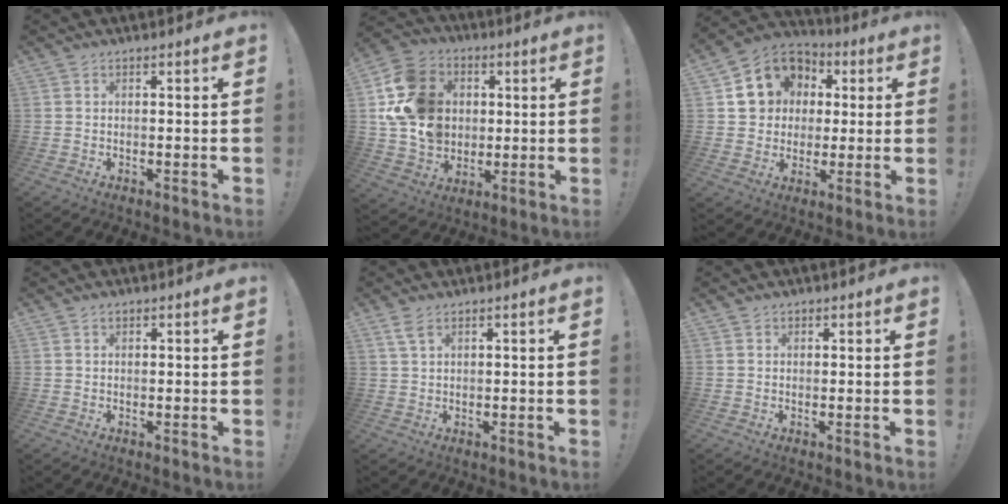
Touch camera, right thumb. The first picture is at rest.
{"total": 18.9, "force": [2.6, 15.6, 10.4], "torque": [-0.183, 0.006, 0.059]}
{"total": 14.2, "force": [3.8, 12.6, 5.3], "torque": [-0.070, -0.008, 0.091]}
{"total": 0.6, "force": [0.4, 0.4, 0.1], "torque": [0.005, -0.003, 0.007]}
{"total": 3.6, "force": [2.2, 1.5, 2.5], "torque": [-0.047, -0.006, 0.040]}
{"total": 0.8, "force": [0.5, 0.6, -0.1], "torque": [0.009, -0.005, 0.008]}